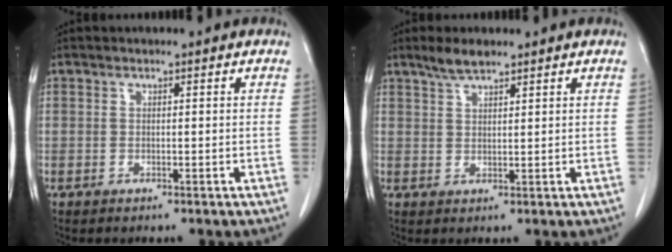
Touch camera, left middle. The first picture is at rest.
{"total": 3.4, "force": [2.8, 0.7, 1.9], "torque": [-0.044, 0.005, 0.054]}